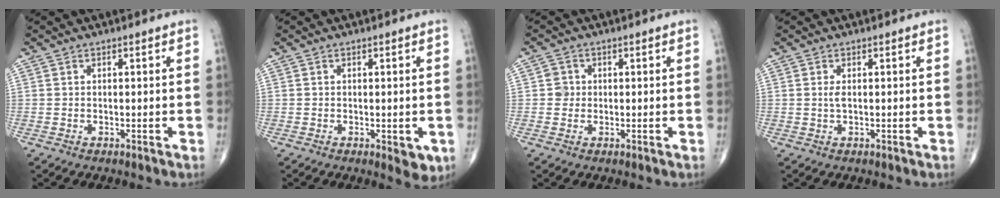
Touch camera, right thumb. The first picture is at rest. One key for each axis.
{"total": 3.6, "fx": -1.0, "fy": 1.6, "fz": 3.1, "tx": -0.024, "ty": -0.007, "tz": -0.010}
{"total": 2.0, "fx": 0.1, "fy": 2.0, "fz": 0.4, "tx": 0.005, "ty": 0.005, "tz": -0.001}
{"total": 1.2, "fx": 0.2, "fy": 0.4, "fz": 1.1, "tx": -0.025, "ty": -0.002, "tz": 0.005}